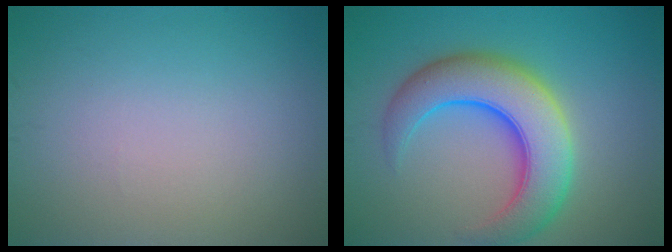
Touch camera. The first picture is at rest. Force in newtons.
{"total": 8.7, "press": 8.7, "slide": 0.3}